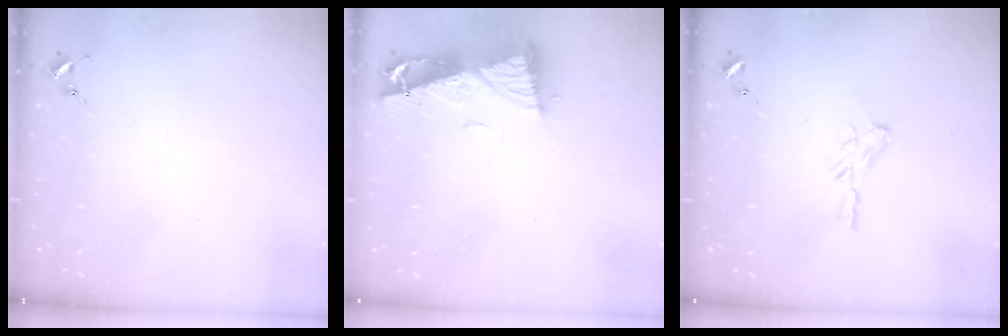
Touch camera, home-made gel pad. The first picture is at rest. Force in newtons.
{"total": 9.7, "press": 9.6, "slide": 1.3}
{"total": 5.8, "press": 5.8, "slide": 0.2}